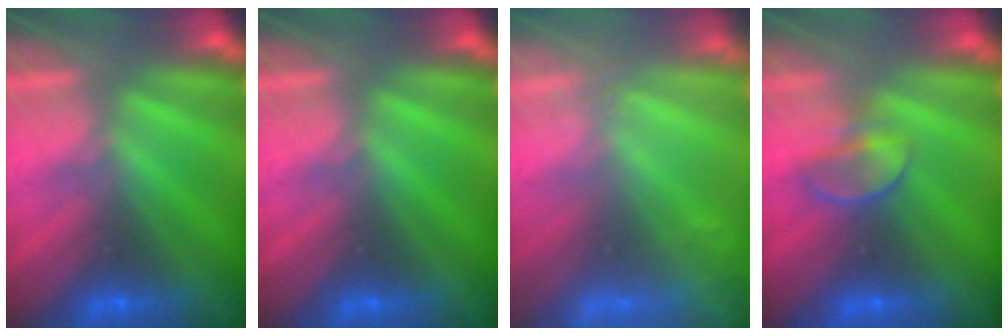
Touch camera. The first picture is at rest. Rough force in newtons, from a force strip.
{"total": 0.0}
{"total": 2.4}
{"total": 2.3}